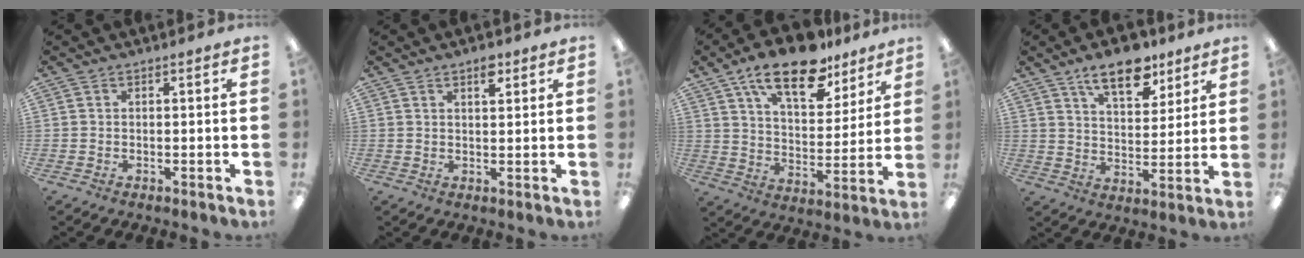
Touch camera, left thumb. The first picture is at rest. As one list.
[{"total": 3.6, "force": [2.5, 1.4, 2.1], "torque": [-0.023, -0.008, 0.039]}, {"total": 17.7, "force": [12.4, 7.5, 10.2], "torque": [-0.165, -0.064, 0.212]}, {"total": 12.5, "force": [8.9, 5.7, 6.8], "torque": [-0.098, -0.041, 0.155]}]